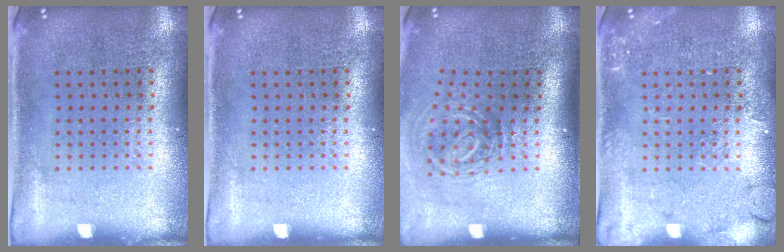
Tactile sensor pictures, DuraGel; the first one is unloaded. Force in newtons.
{"total": 0.0}
{"total": 2.0, "press": 1.3, "slide": 1.5}
{"total": 2.2, "press": 2.2, "slide": 0.4}